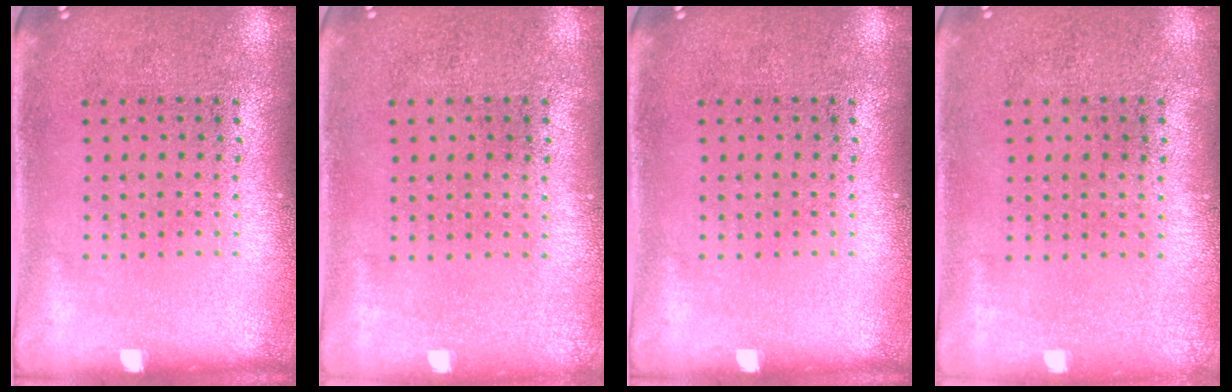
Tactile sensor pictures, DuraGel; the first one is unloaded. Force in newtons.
{"total": 0.0}
{"total": 0.0}
{"total": 0.0}